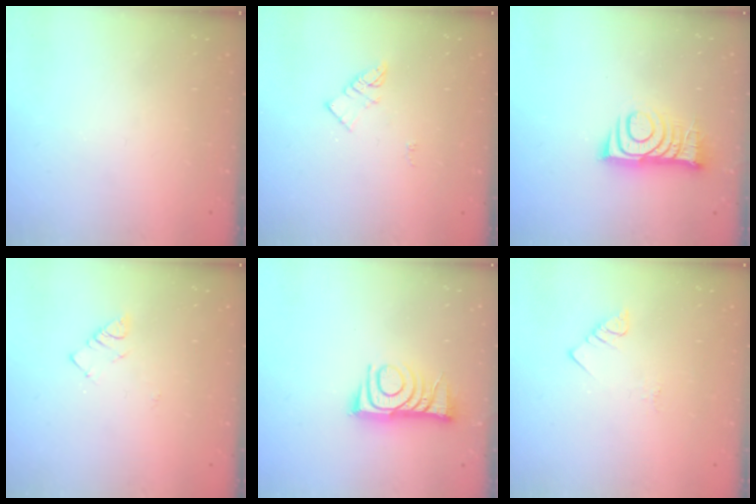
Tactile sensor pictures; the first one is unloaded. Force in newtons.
{"total": 3.9, "press": 3.9, "slide": 0.3}
{"total": 10.8, "press": 10.8, "slide": 0.9}
{"total": 2.8, "press": 2.7, "slide": 0.4}
{"total": 10.3, "press": 10.3, "slide": 0.6}
{"total": 2.8, "press": 2.8, "slide": 0.4}